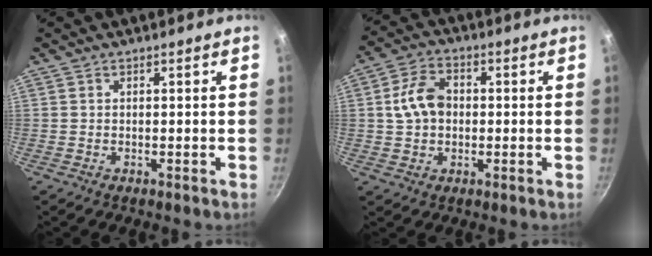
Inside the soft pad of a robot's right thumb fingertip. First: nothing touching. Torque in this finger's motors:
{"motor_torque": [-0.68, 0.40, 0.01, -0.07, 0.07]}